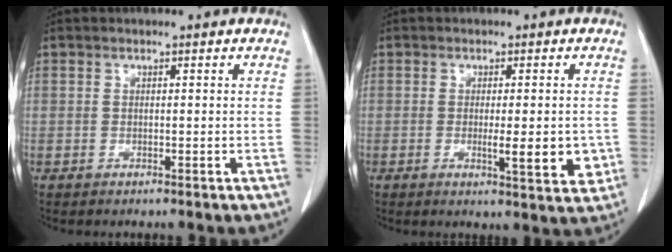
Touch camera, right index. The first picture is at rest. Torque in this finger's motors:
{"motor_torque": [0.01, 0.02, 0.20, 0.03]}